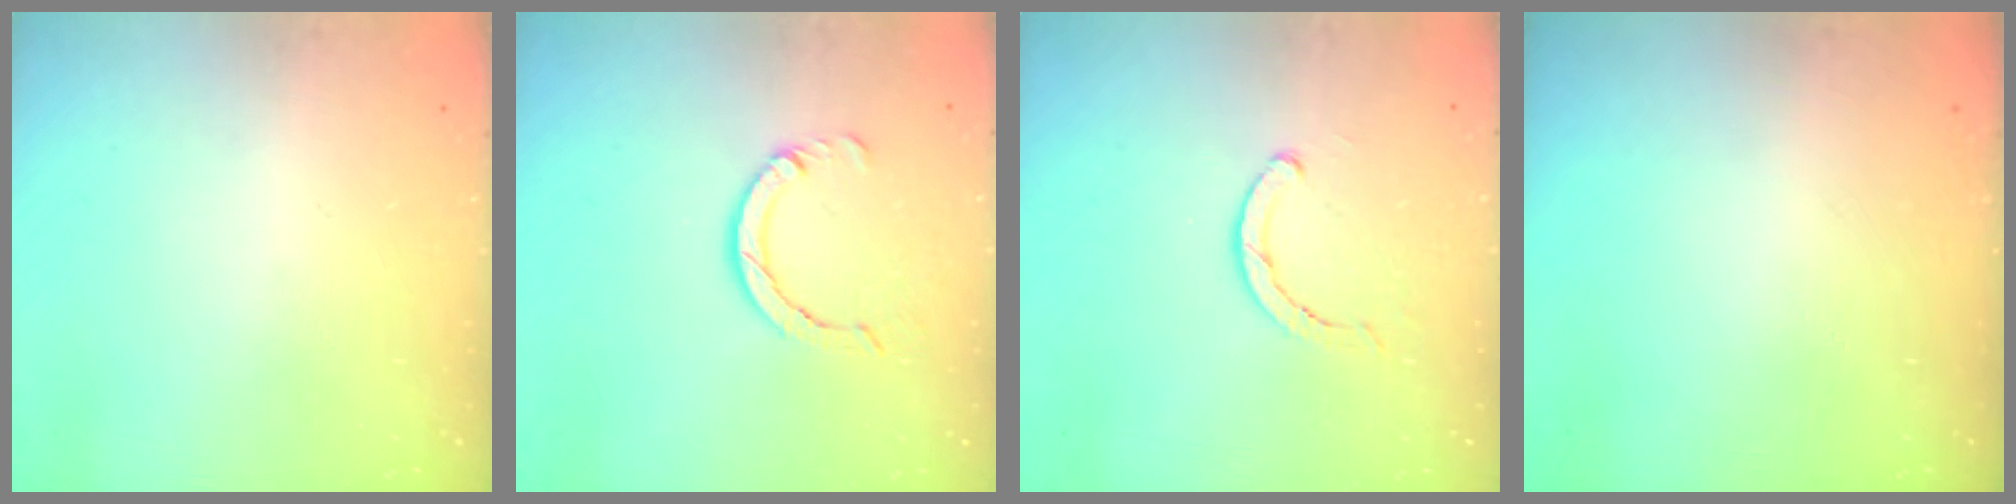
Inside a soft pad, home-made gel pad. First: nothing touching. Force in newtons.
{"total": 5.2, "press": 5.2, "slide": 0.4}
{"total": 2.8, "press": 2.8, "slide": 0.2}
{"total": 0.0}